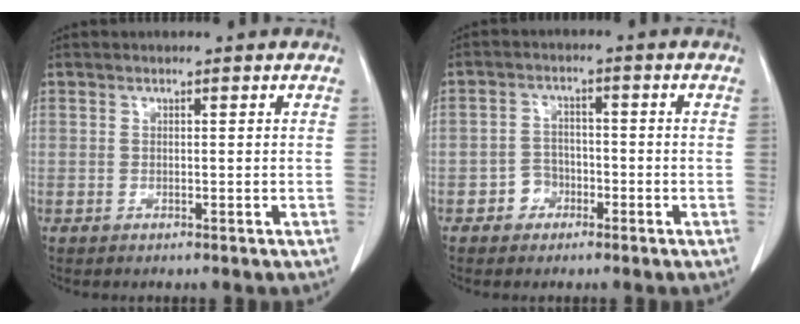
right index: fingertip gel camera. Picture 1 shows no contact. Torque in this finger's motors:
{"motor_torque": [-0.50, 0.20, -0.58, -0.21]}